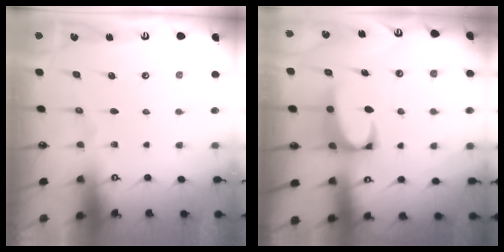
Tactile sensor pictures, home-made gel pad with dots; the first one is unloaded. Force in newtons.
{"total": 3.6, "press": 3.4, "slide": 1.0}